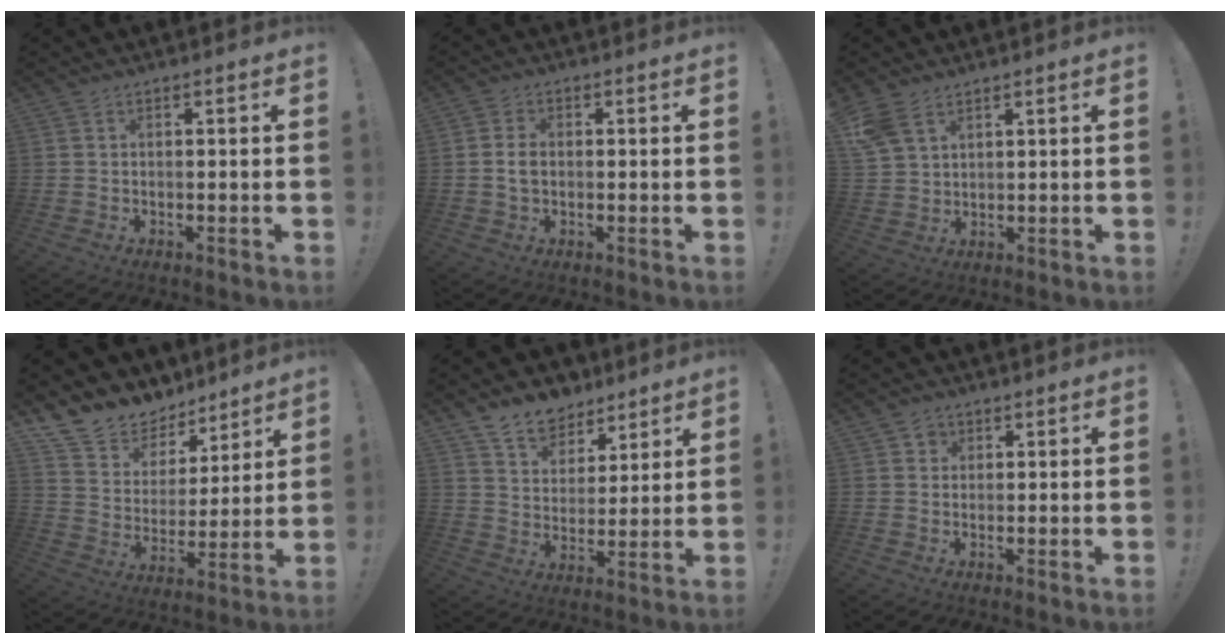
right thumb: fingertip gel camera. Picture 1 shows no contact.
{"total": 3.5, "force": [-0.1, 2.5, 2.5], "torque": [-0.036, 0.000, -0.006]}
{"total": 7.2, "force": [4.3, 4.3, 3.9], "torque": [-0.084, -0.012, 0.090]}
{"total": 12.0, "force": [9.4, 7.1, 2.1], "torque": [-0.056, -0.073, 0.180]}
{"total": 10.5, "force": [8.2, 6.2, 2.1], "torque": [-0.043, -0.061, 0.161]}
{"total": 2.3, "force": [1.1, 2.0, 0.4], "torque": [-0.003, -0.004, 0.017]}